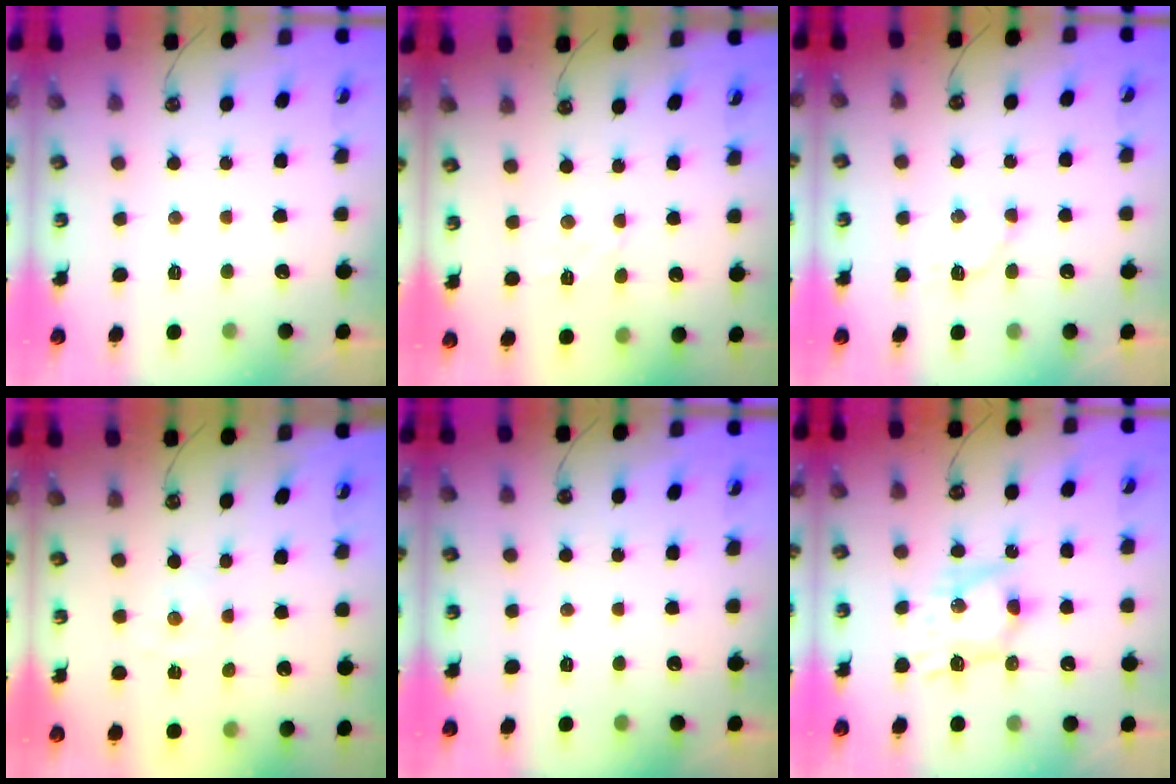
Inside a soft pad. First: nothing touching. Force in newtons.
{"total": 6.0, "press": 6.0, "slide": 0.6}
{"total": 5.5, "press": 5.4, "slide": 1.3}
{"total": 0.0}
{"total": 0.0}
{"total": 8.1, "press": 8.1, "slide": 0.2}